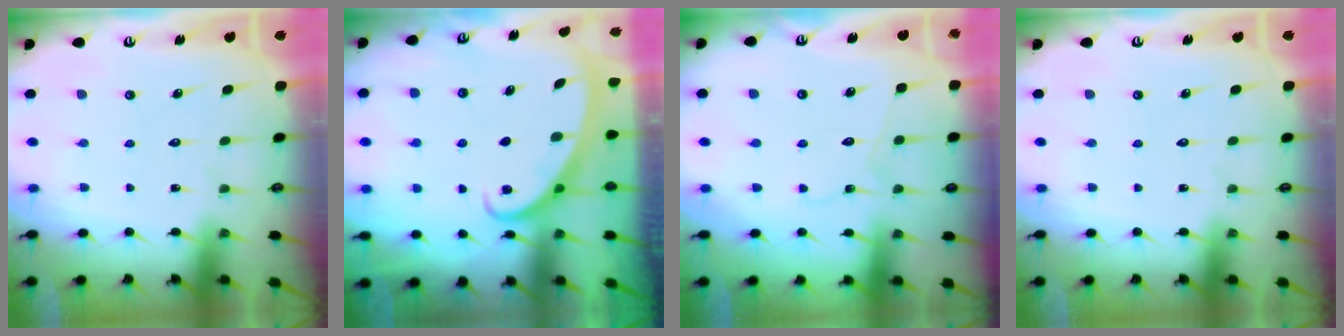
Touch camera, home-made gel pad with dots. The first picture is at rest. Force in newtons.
{"total": 2.5, "press": 2.5, "slide": 0.3}
{"total": 3.6, "press": 3.6, "slide": 0.4}
{"total": 0.0}